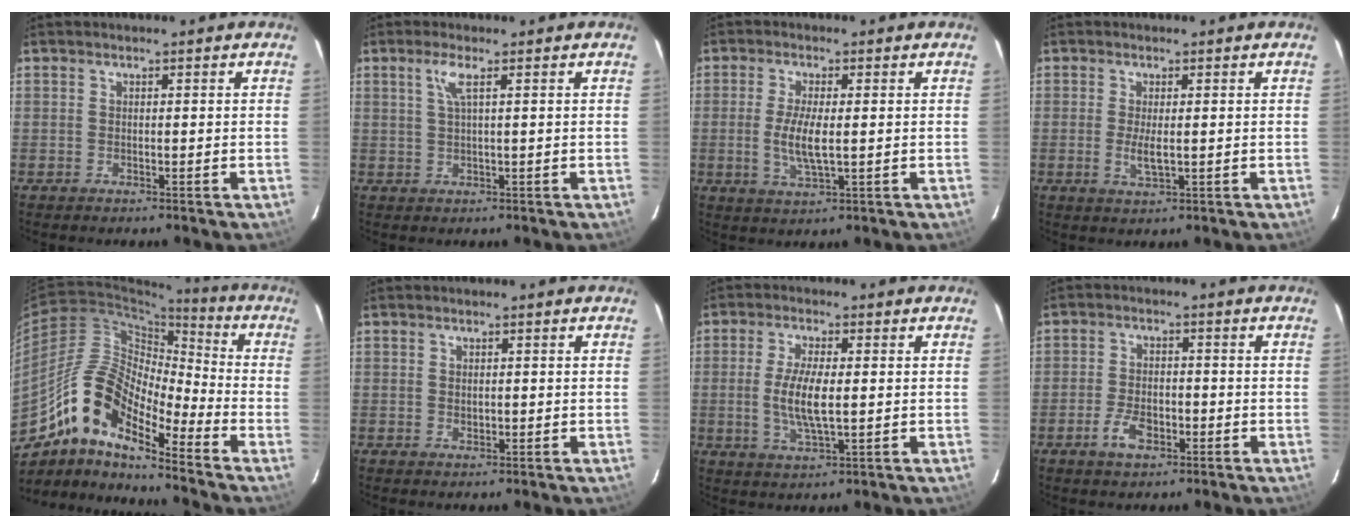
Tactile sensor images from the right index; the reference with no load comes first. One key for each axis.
{"total": 2.7, "fx": 1.1, "fy": -0.2, "fz": 2.4, "tx": -0.051, "ty": 0.000, "tz": 0.025}
{"total": 5.8, "fx": -0.3, "fy": 1.5, "fz": 5.6, "tx": -0.115, "ty": -0.008, "tz": -0.007}
{"total": 3.0, "fx": -0.2, "fy": 0.7, "fz": 2.9, "tx": -0.058, "ty": -0.008, "tz": -0.004}
{"total": 14.3, "fx": -10.2, "fy": 4.3, "fz": 9.0, "tx": -0.154, "ty": 0.005, "tz": -0.208}
{"total": 0.9, "fx": 0.1, "fy": 0.7, "fz": 0.5, "tx": -0.007, "ty": 0.000, "tz": 0.004}
{"total": 7.2, "fx": -0.2, "fy": 1.9, "fz": 7.0, "tx": -0.140, "ty": -0.007, "tz": -0.003}
{"total": 5.1, "fx": -2.5, "fy": 2.7, "fz": 3.5, "tx": -0.078, "ty": -0.002, "tz": -0.044}